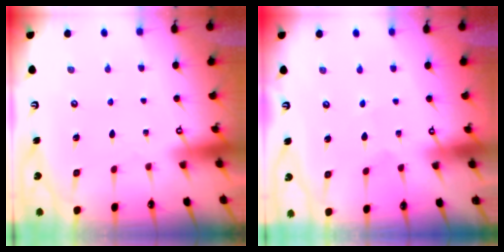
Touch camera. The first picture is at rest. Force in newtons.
{"total": 2.6, "press": 2.6, "slide": 0.3}